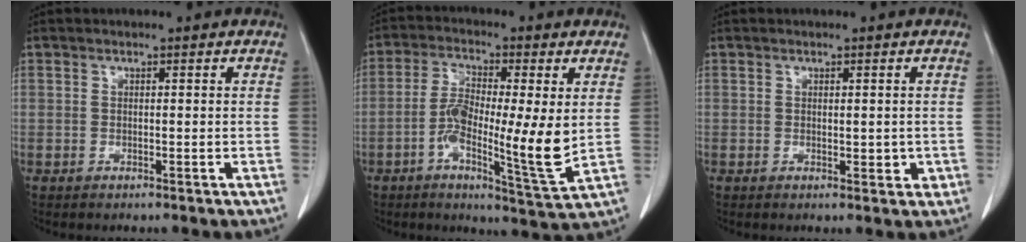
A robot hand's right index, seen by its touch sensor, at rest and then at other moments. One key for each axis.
{"total": 12.1, "fx": -1.0, "fy": 1.6, "fz": 11.9, "tx": -0.210, "ty": -0.007, "tz": -0.022}
{"total": 1.9, "fx": -0.1, "fy": 0.9, "fz": 1.6, "tx": -0.020, "ty": -0.004, "tz": 0.004}